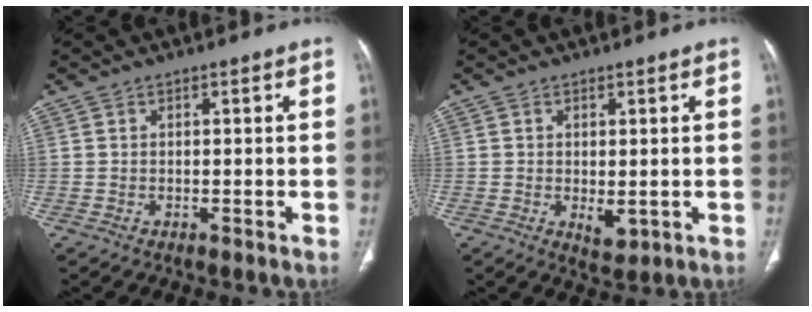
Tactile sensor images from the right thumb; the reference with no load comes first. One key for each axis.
{"total": 3.2, "fx": -0.5, "fy": 1.7, "fz": 2.6, "tx": -0.034, "ty": -0.009, "tz": 0.003}